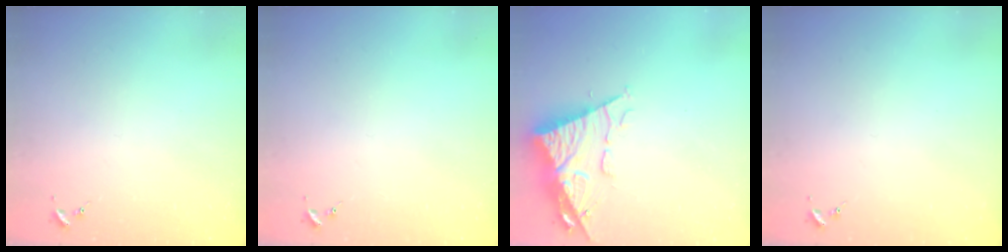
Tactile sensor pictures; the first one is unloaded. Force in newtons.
{"total": 0.0}
{"total": 13.0, "press": 12.9, "slide": 1.4}
{"total": 0.0}